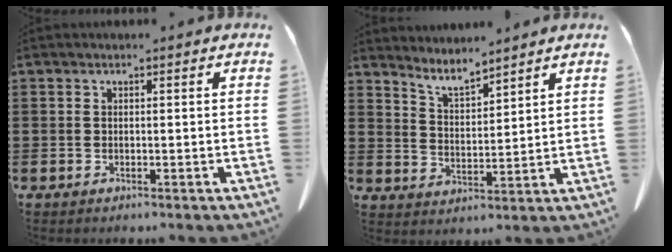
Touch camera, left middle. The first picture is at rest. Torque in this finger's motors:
{"motor_torque": [0.76, 0.28, -0.01, 0.00]}